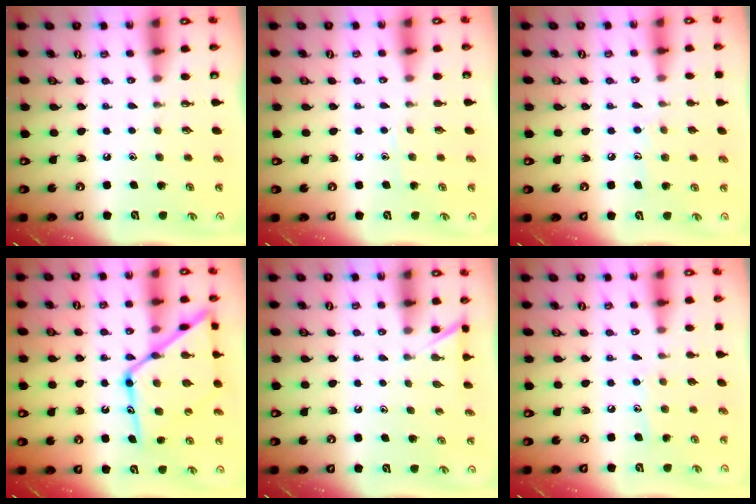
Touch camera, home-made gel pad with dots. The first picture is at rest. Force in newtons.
{"total": 5.0, "press": 5.0, "slide": 0.6}
{"total": 6.4, "press": 6.4, "slide": 0.6}
{"total": 22.6, "press": 22.5, "slide": 1.8}
{"total": 2.7, "press": 2.7, "slide": 0.3}
{"total": 7.0, "press": 7.0, "slide": 0.4}